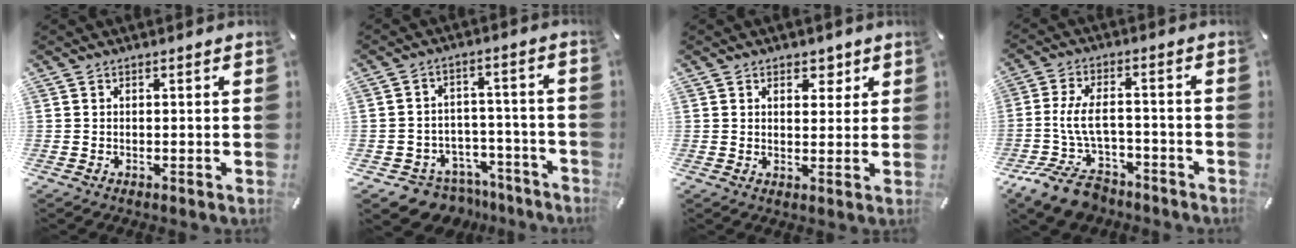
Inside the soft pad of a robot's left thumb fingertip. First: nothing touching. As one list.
[{"total": 7.3, "force": [-4.8, 5.4, 1.2], "torque": [-0.015, 0.031, -0.080]}, {"total": 4.4, "force": [2.1, 3.3, 1.9], "torque": [-0.006, -0.007, 0.029]}, {"total": 12.6, "force": [-4.8, 7.4, 9.0], "torque": [-0.184, 0.027, -0.082]}]